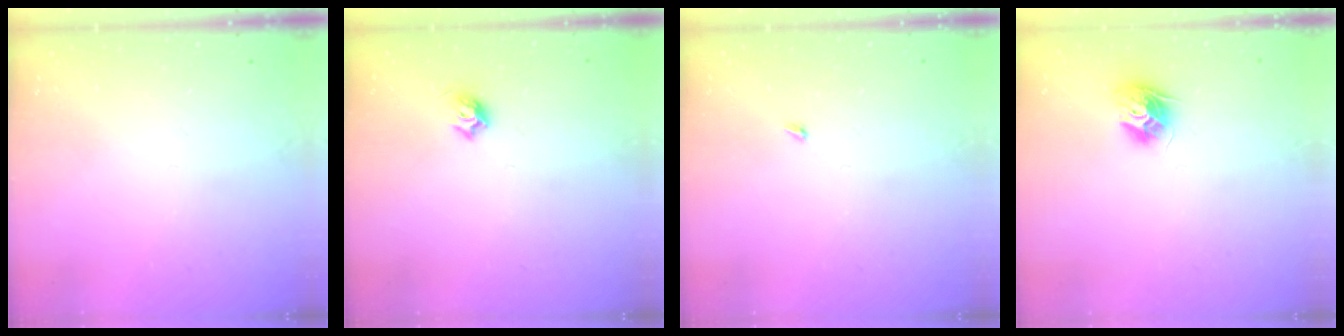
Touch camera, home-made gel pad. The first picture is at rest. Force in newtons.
{"total": 5.2, "press": 5.1, "slide": 1.0}
{"total": 1.9, "press": 1.9, "slide": 0.3}
{"total": 9.5, "press": 9.5, "slide": 0.3}